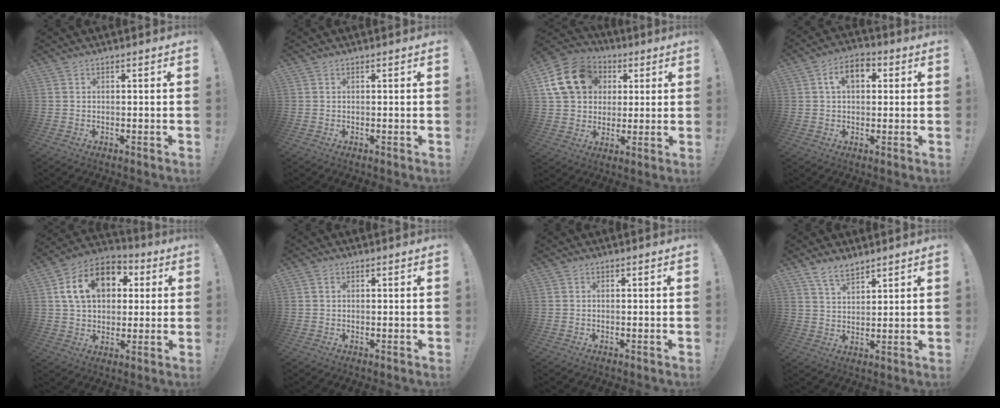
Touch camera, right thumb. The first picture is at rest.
{"total": 0.0}
{"total": 17.2, "force": [5.8, 13.6, 8.7], "torque": [-0.127, -0.011, 0.120]}
{"total": 8.6, "force": [2.4, 5.5, 6.2], "torque": [-0.096, 0.013, 0.042]}
{"total": 16.9, "force": [5.2, 12.1, 10.6], "torque": [-0.163, 0.002, 0.099]}
{"total": 0.9, "force": [0.5, 0.6, 0.4], "torque": [-0.009, 0.003, 0.009]}
{"total": 0.0}
{"total": 6.4, "force": [5.3, 2.4, 2.8], "torque": [-0.054, -0.030, 0.099]}